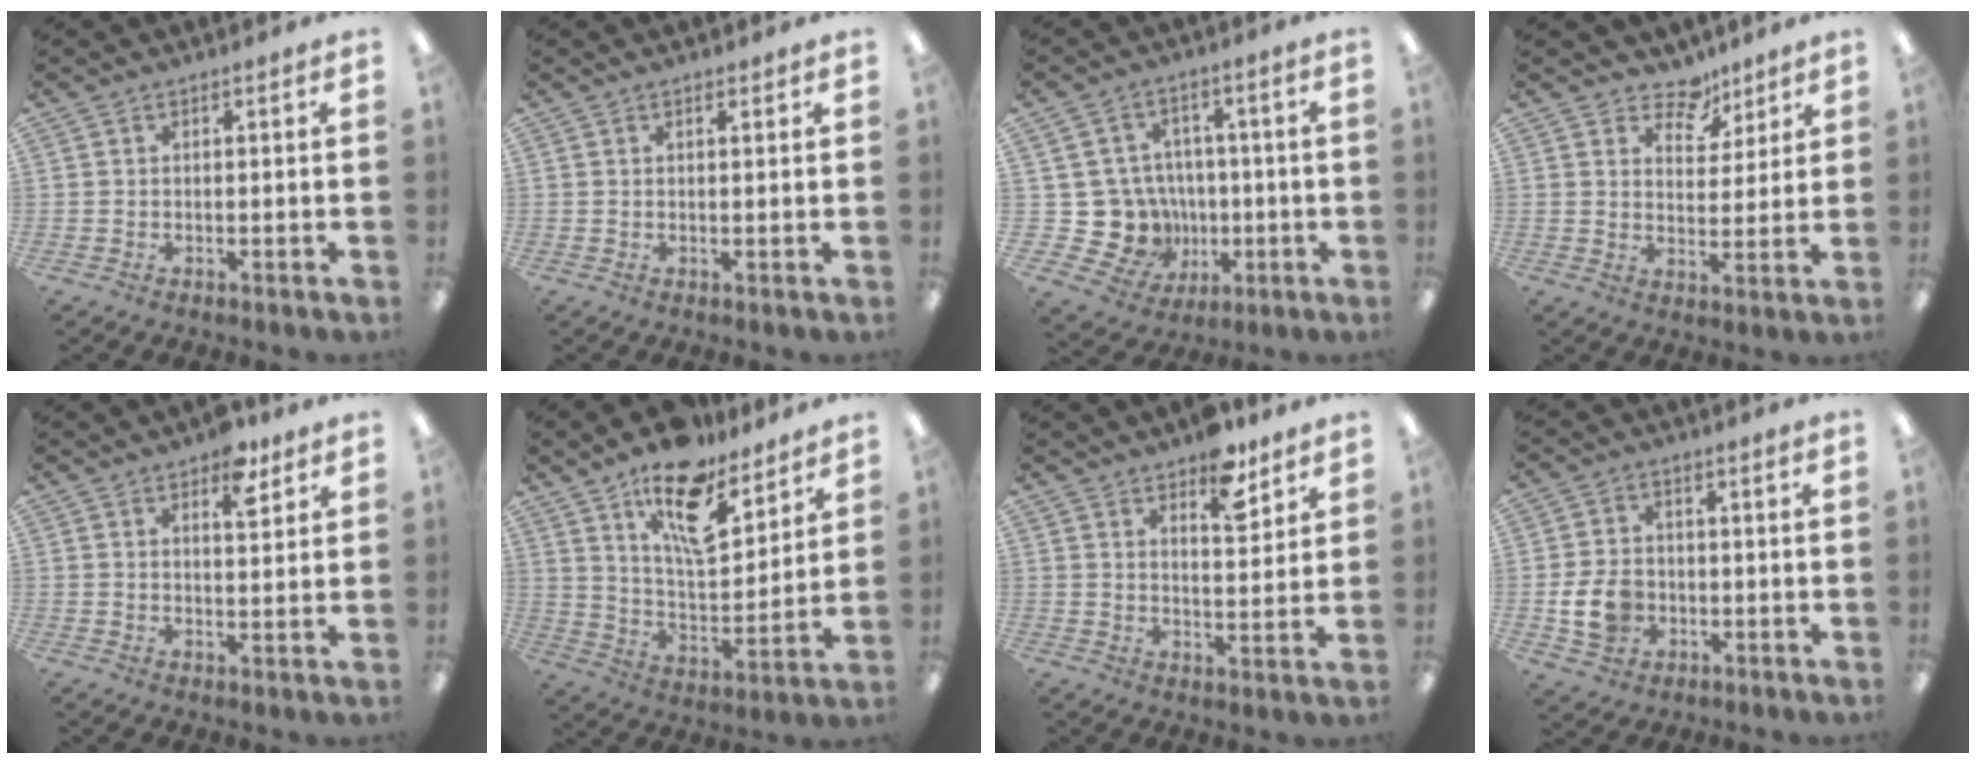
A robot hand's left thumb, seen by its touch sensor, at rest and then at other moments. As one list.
[{"total": 1.0, "force": [0.7, 0.3, 0.6], "torque": [-0.007, -0.003, 0.011]}, {"total": 13.3, "force": [-1.9, 12.6, 3.8], "torque": [-0.103, 0.007, -0.013]}, {"total": 7.3, "force": [5.7, 4.3, 1.9], "torque": [-0.024, -0.038, 0.100]}, {"total": 7.0, "force": [4.5, 3.1, 4.3], "torque": [-0.049, -0.020, 0.072]}, {"total": 16.6, "force": [11.6, 6.8, 9.7], "torque": [-0.157, -0.064, 0.198]}, {"total": 9.2, "force": [6.6, 4.0, 5.0], "torque": [-0.052, -0.038, 0.110]}, {"total": 8.4, "force": [-1.8, 6.6, 4.8], "torque": [-0.093, 0.009, -0.030]}]